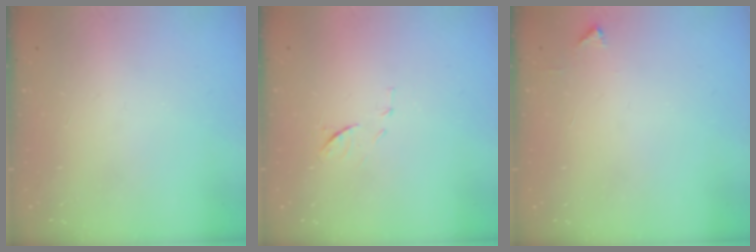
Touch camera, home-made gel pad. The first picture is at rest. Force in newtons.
{"total": 6.2, "press": 6.2, "slide": 1.0}
{"total": 2.1, "press": 2.1, "slide": 0.3}